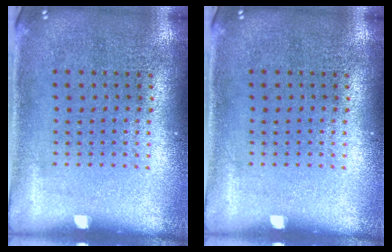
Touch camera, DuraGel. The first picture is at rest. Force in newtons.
{"total": 0.0}